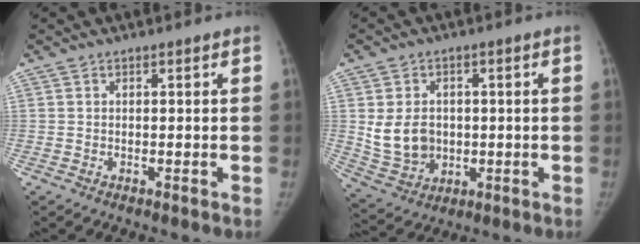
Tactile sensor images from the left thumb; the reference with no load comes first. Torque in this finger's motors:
{"motor_torque": [-0.18, 0.40, 0.13, -0.11, 0.04]}